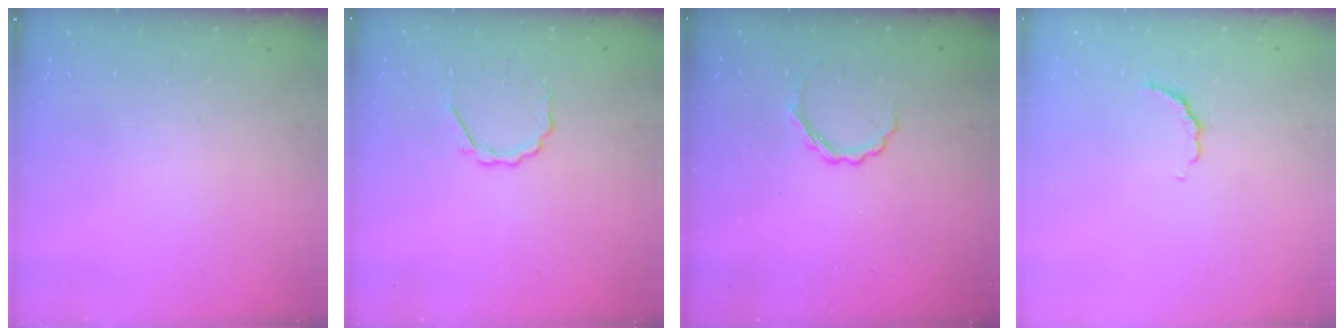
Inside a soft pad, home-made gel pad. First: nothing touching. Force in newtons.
{"total": 3.5, "press": 3.3, "slide": 1.2}
{"total": 4.4, "press": 4.2, "slide": 1.1}
{"total": 3.4, "press": 3.3, "slide": 0.6}